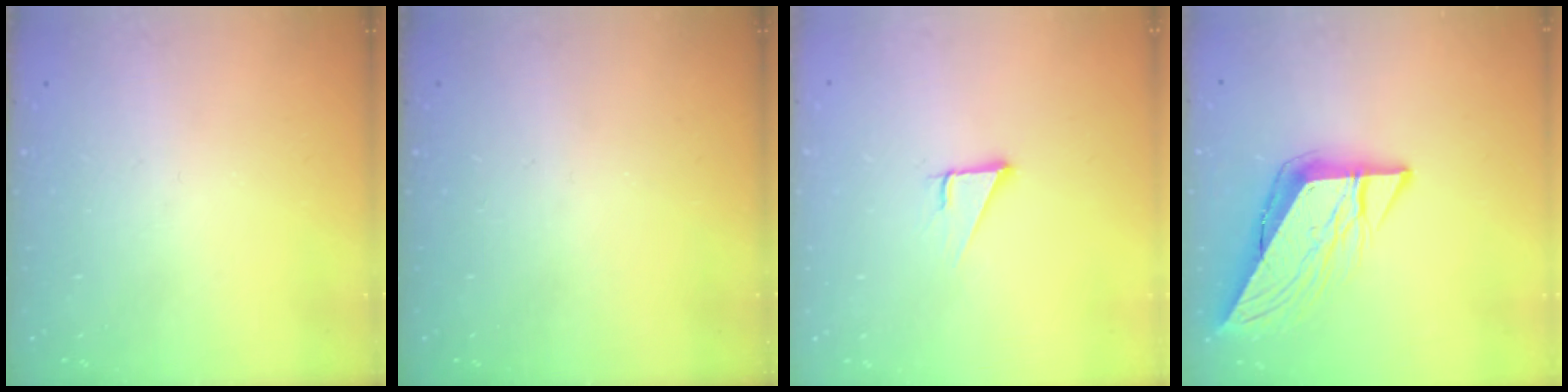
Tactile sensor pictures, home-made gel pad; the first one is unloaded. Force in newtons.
{"total": 0.0}
{"total": 3.0, "press": 3.0, "slide": 0.1}
{"total": 11.6, "press": 11.5, "slide": 1.4}